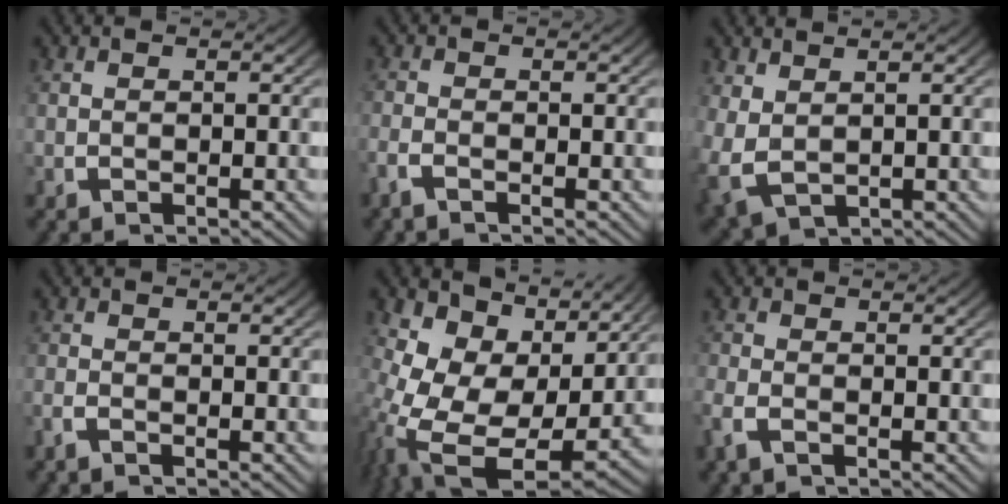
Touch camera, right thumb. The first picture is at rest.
{"total": 1.5, "force": [-1.1, 0.5, 0.9], "torque": [-0.020, -0.001, -0.026]}
{"total": 4.3, "force": [0.3, 3.3, 2.9], "torque": [-0.084, -0.029, 0.033]}
{"total": 1.0, "force": [-0.8, 0.4, 0.4], "torque": [-0.007, 0.000, -0.021]}
{"total": 11.1, "force": [-0.1, 7.0, 8.6], "torque": [-0.219, -0.069, 0.031]}
{"total": 1.6, "force": [-1.0, 1.0, 0.9], "torque": [-0.022, 0.000, -0.023]}